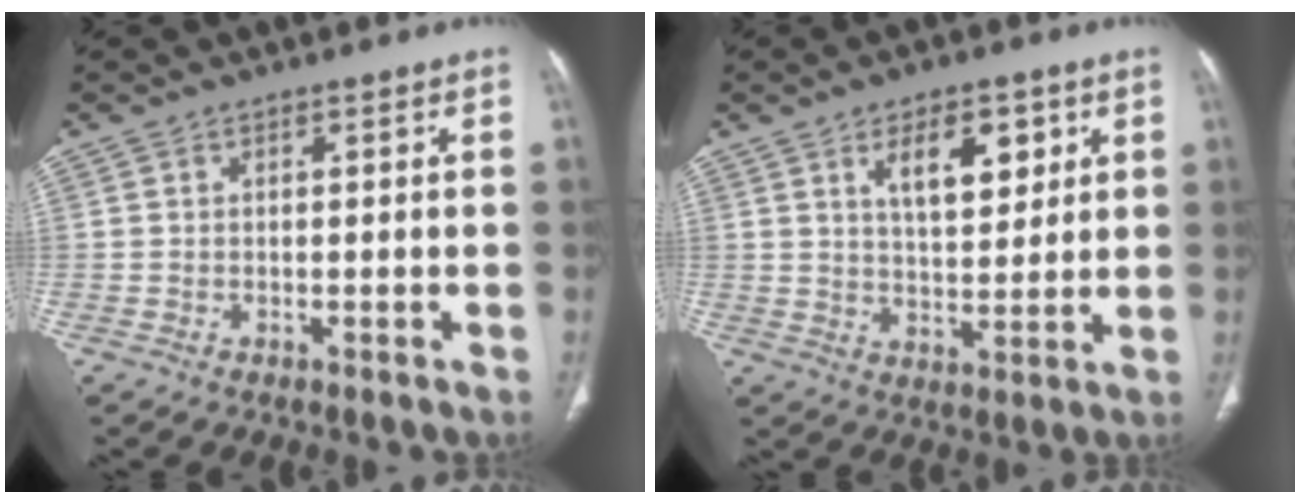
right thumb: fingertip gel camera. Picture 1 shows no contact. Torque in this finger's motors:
{"motor_torque": [0.05, 0.17, 0.05, 0.11, 0.05]}